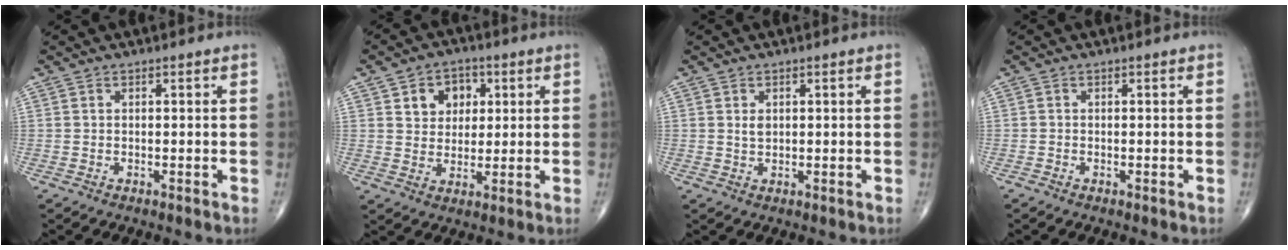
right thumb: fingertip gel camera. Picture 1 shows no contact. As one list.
[{"total": 7.4, "force": [2.6, 5.8, 3.8], "torque": [-0.020, -0.007, 0.039]}, {"total": 1.5, "force": [0.5, 1.0, 1.1], "torque": [-0.015, -0.005, 0.011]}, {"total": 0.0}]